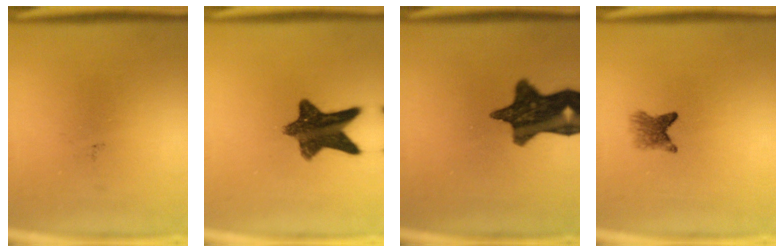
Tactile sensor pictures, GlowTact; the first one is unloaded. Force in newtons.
{"total": 10.9}
{"total": 13.1}
{"total": 2.9}